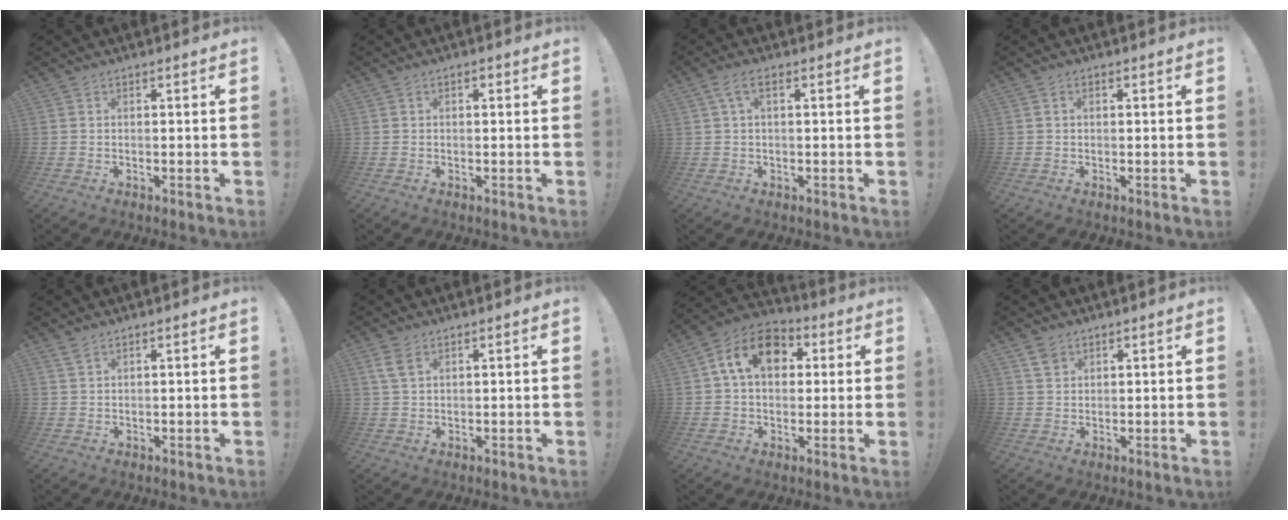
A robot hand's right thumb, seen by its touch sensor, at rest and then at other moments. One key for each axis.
{"total": 0.7, "fx": -0.1, "fy": 0.5, "fz": 0.4, "tx": -0.004, "ty": 0.002, "tz": -0.003}
{"total": 4.0, "fx": 1.1, "fy": 1.5, "fz": 3.5, "tx": -0.071, "ty": 0.008, "tz": 0.022}
{"total": 0.7, "fx": 0.0, "fy": 0.6, "fz": 0.5, "tx": -0.004, "ty": 0.001, "tz": 0.000}
{"total": 1.9, "fx": 1.4, "fy": 0.8, "fz": 1.1, "tx": -0.019, "ty": -0.003, "tz": 0.026}
{"total": 4.4, "fx": 2.3, "fy": 2.4, "fz": 2.9, "tx": -0.049, "ty": -0.007, "tz": 0.045}
{"total": 14.4, "fx": 4.3, "fy": 10.2, "fz": 9.2, "tx": -0.140, "ty": 0.006, "tz": 0.081}
{"total": 3.6, "fx": 2.3, "fy": 2.6, "fz": 0.9, "tx": -0.008, "ty": -0.010, "tz": 0.042}